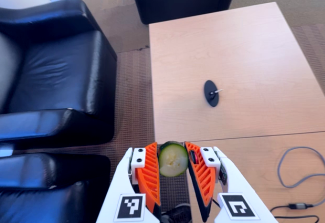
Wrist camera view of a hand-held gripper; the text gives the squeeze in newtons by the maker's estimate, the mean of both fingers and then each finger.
{"total": 10.0, "left": 10.4, "right": 9.6}